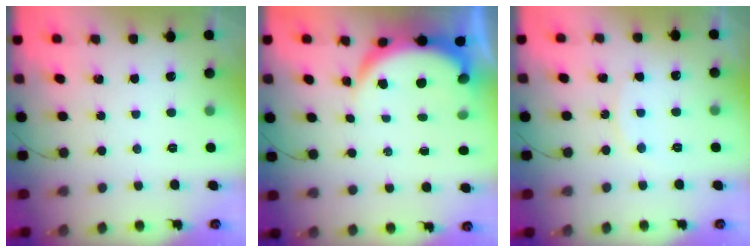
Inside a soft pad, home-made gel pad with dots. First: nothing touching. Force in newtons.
{"total": 5.6, "press": 5.6, "slide": 0.8}
{"total": 6.1, "press": 6.0, "slide": 0.4}